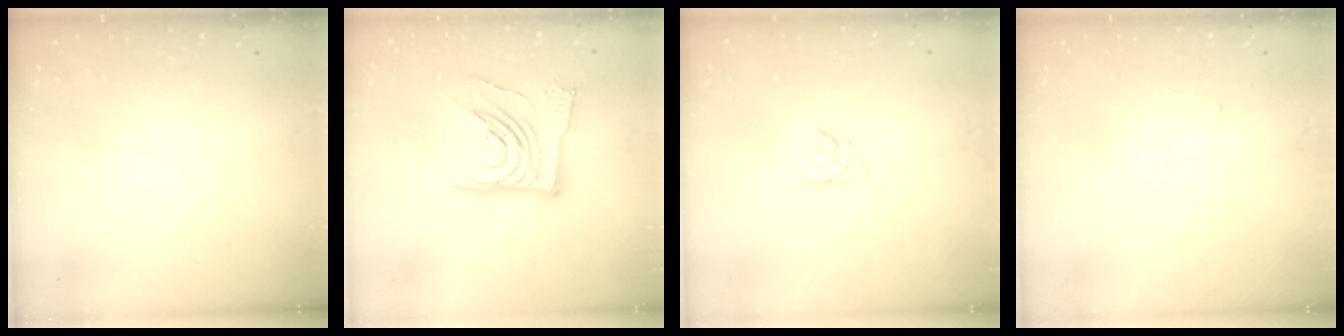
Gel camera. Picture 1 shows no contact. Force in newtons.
{"total": 17.1, "press": 16.9, "slide": 2.3}
{"total": 2.1, "press": 2.0, "slide": 0.4}
{"total": 2.2, "press": 2.1, "slide": 0.7}